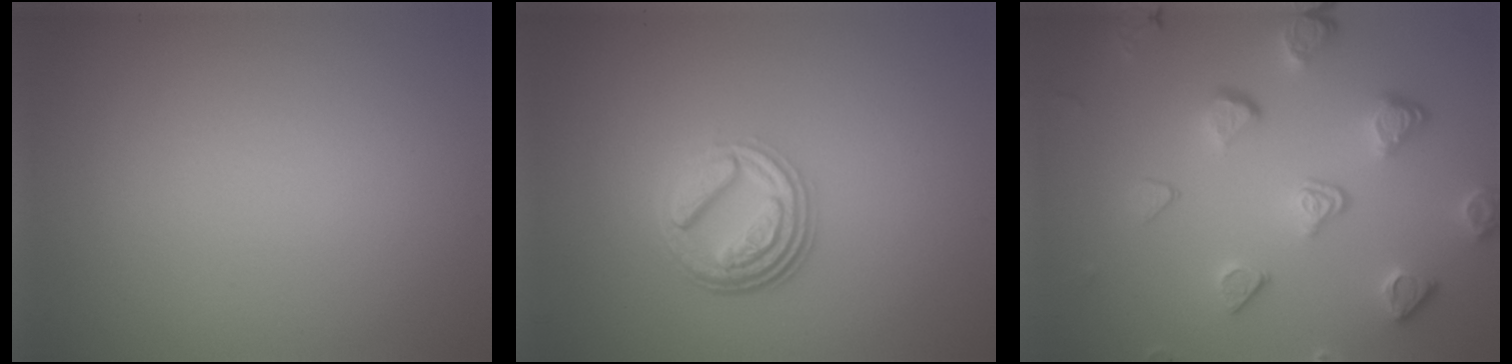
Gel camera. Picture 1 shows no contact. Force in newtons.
{"total": 4.7, "press": 3.5, "slide": 3.1}
{"total": 4.9, "press": 3.7, "slide": 3.2}